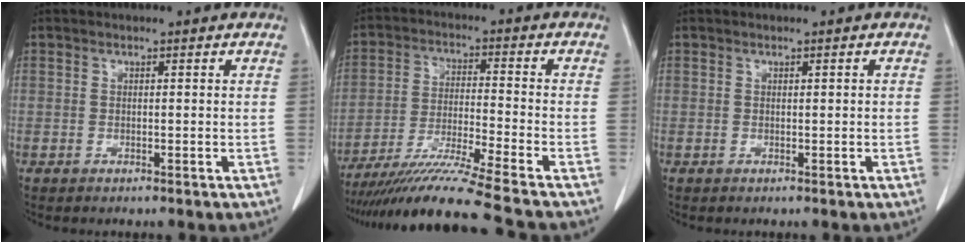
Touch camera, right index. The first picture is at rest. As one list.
[{"total": 13.8, "force": [-11.7, -2.7, 6.7], "torque": [-0.116, -0.025, -0.200]}, {"total": 0.0}]